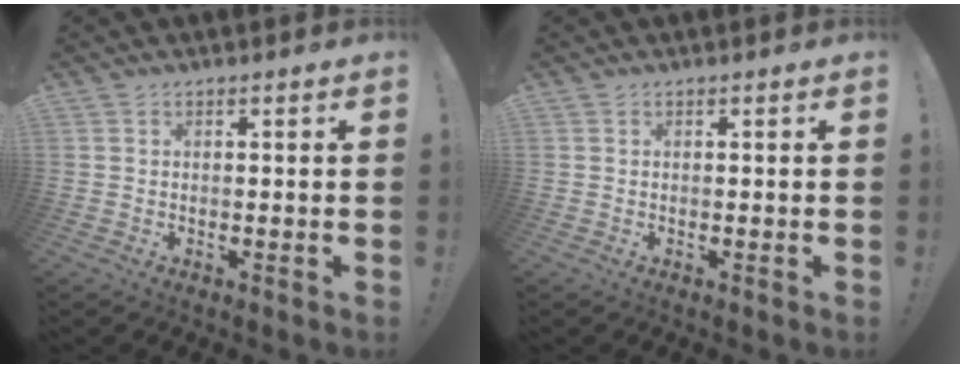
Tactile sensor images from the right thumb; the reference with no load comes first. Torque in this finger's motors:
{"motor_torque": [0.00, 0.00, 0.05, -0.06, 0.04]}